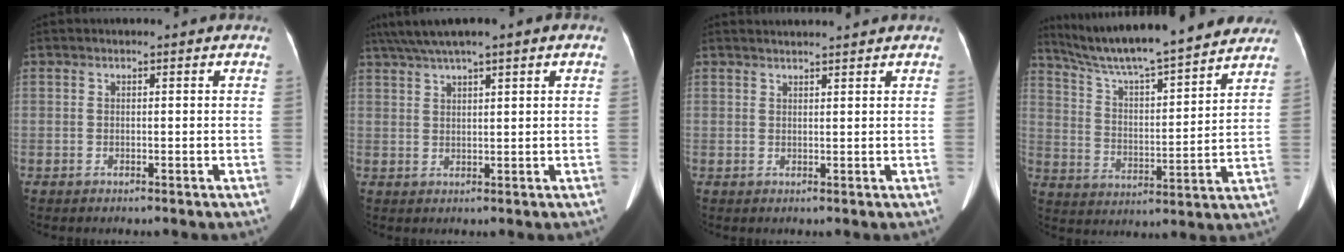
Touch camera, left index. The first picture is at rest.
{"total": 7.9, "force": [5.6, 0.5, 5.6], "torque": [-0.102, 0.040, 0.095]}
{"total": 4.1, "force": [4.0, -0.3, 1.0], "torque": [-0.017, 0.020, 0.056]}
{"total": 20.5, "force": [18.2, 1.8, 9.3], "torque": [-0.161, 0.014, 0.279]}